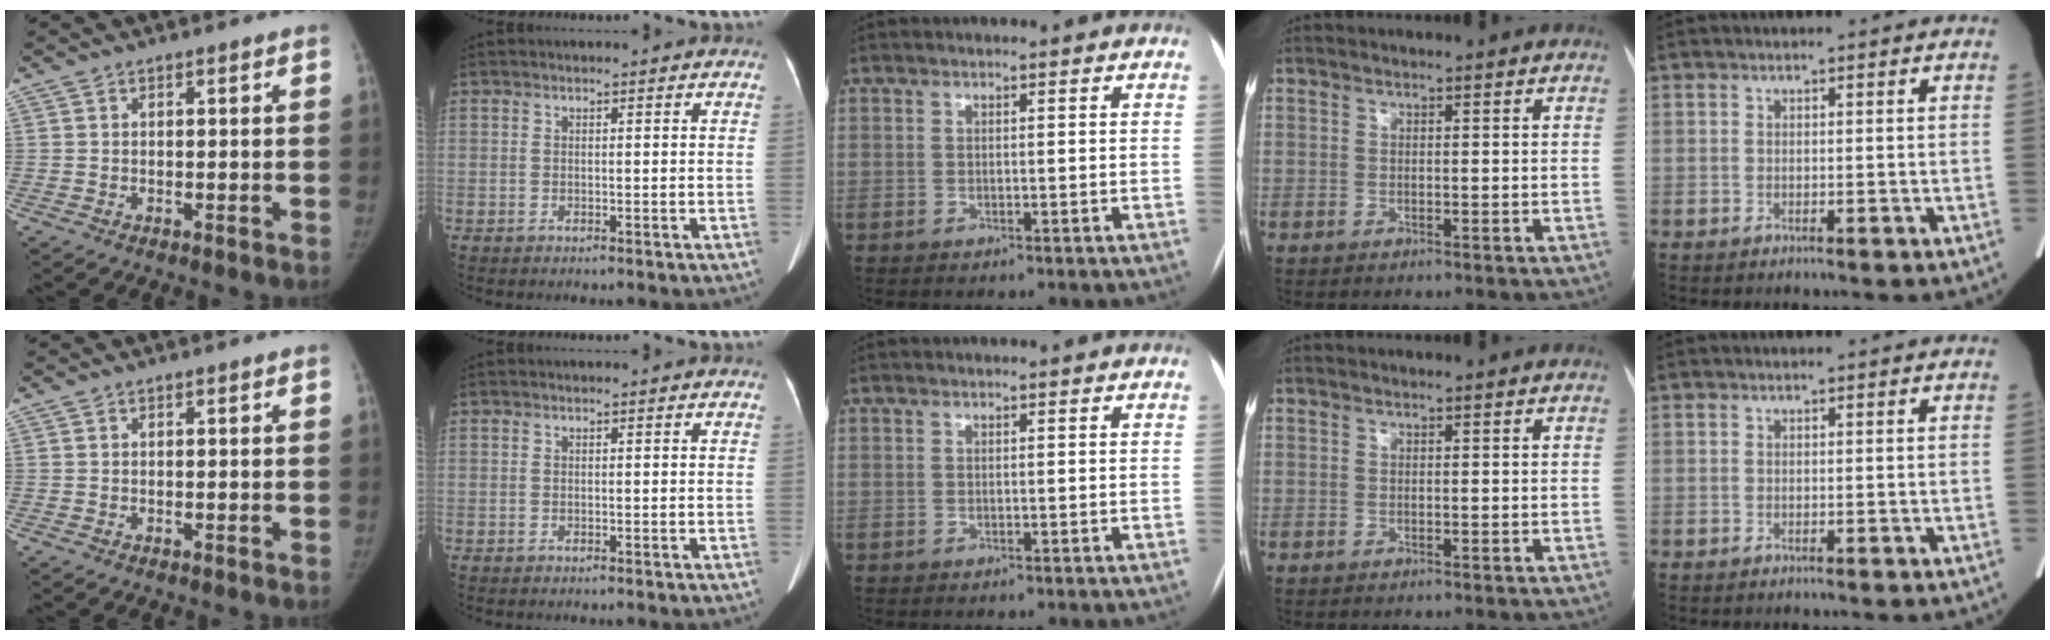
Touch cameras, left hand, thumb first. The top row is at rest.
{}